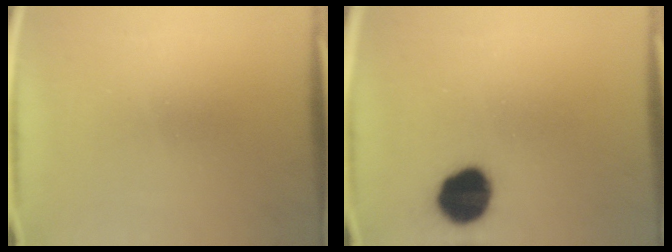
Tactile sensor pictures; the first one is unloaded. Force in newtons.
{"total": 11.7}